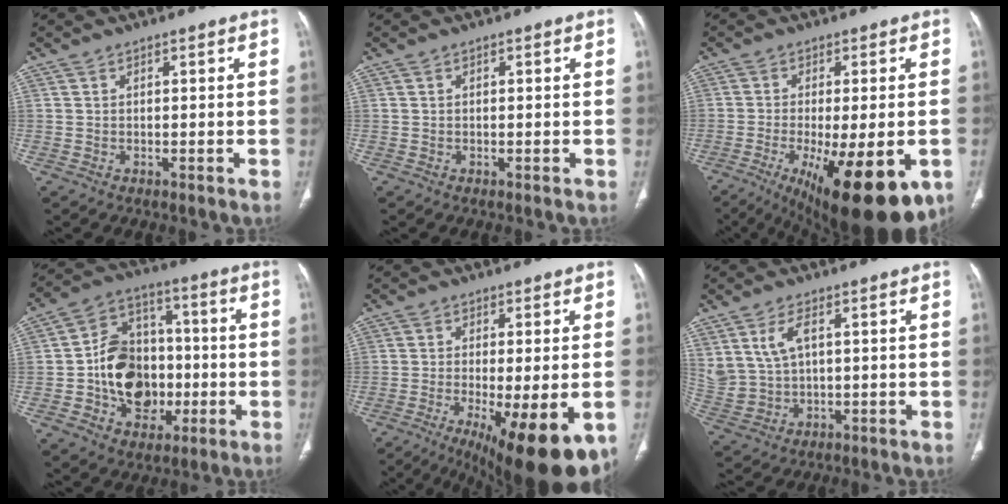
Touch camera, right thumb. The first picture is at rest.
{"total": 0.0}
{"total": 20.4, "force": [-8.2, 6.7, 17.4], "torque": [-0.232, -0.023, -0.106]}
{"total": 17.2, "force": [-2.9, 13.3, 10.6], "torque": [-0.124, 0.035, -0.043]}
{"total": 16.7, "force": [-7.0, 4.5, 14.5], "torque": [-0.189, -0.022, -0.096]}
{"total": 7.0, "force": [2.5, 4.1, 5.2], "torque": [-0.108, -0.006, 0.064]}